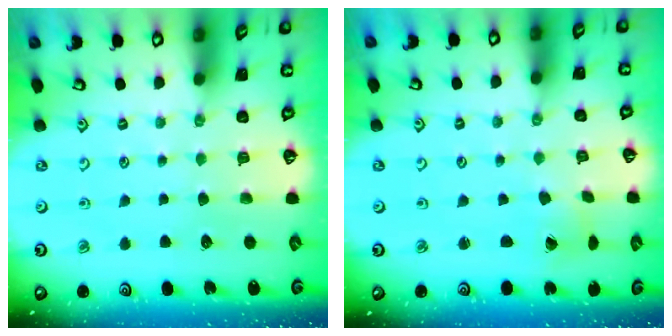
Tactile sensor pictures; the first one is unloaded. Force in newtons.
{"total": 1.6, "press": 1.6, "slide": 0.1}